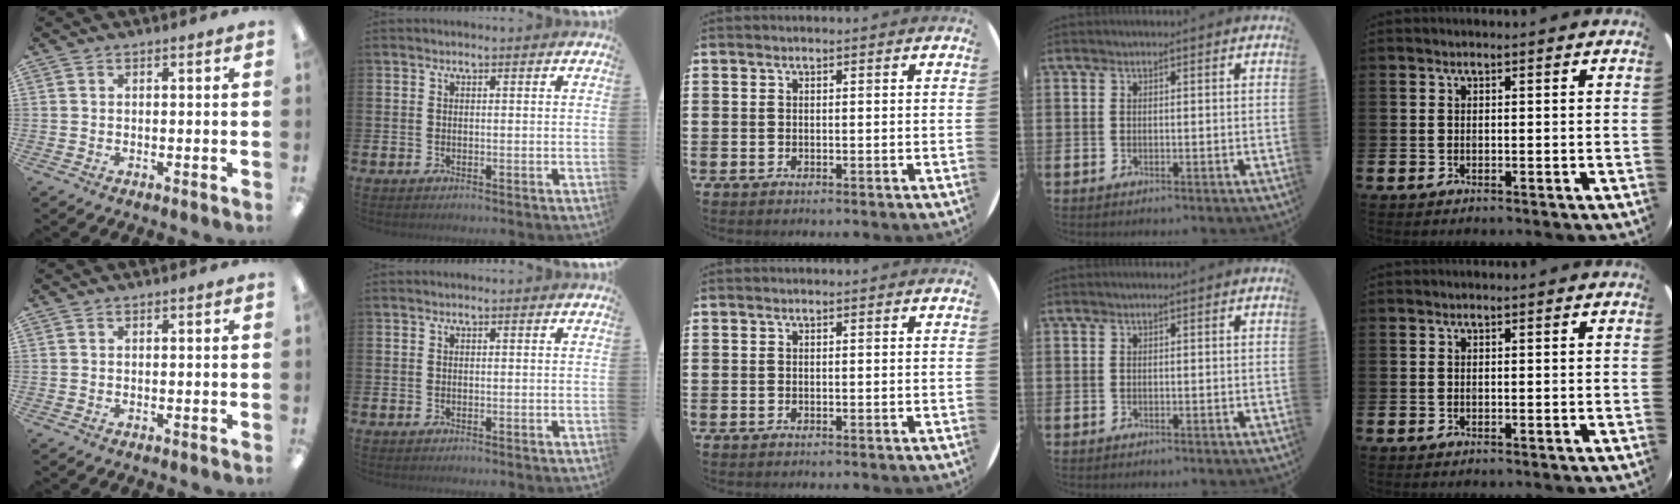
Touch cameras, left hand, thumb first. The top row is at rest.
{}